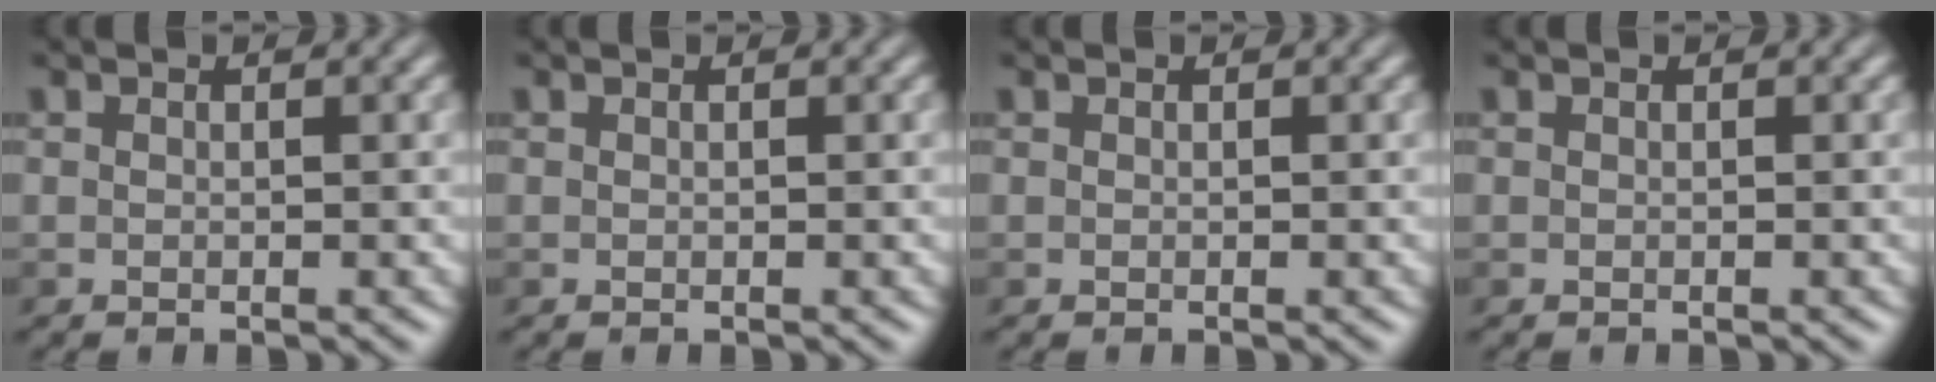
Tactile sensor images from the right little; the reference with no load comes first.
{"total": 0.0}
{"total": 0.0}
{"total": 0.0}